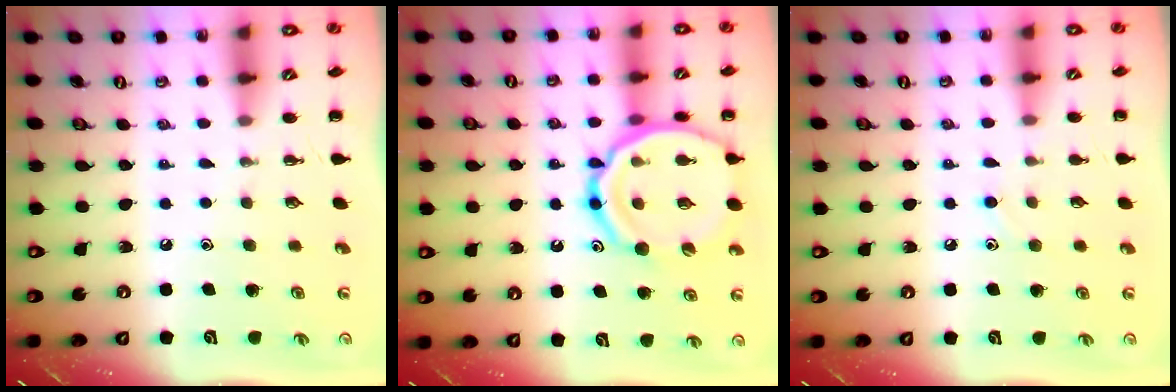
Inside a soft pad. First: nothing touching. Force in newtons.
{"total": 20.2, "press": 20.0, "slide": 2.7}
{"total": 7.0, "press": 6.6, "slide": 2.3}